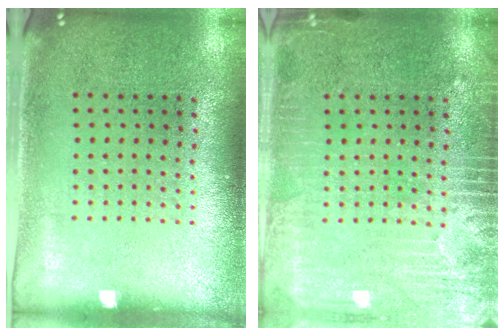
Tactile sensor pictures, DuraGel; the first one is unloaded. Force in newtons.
{"total": 3.9, "press": 3.9, "slide": 0.5}